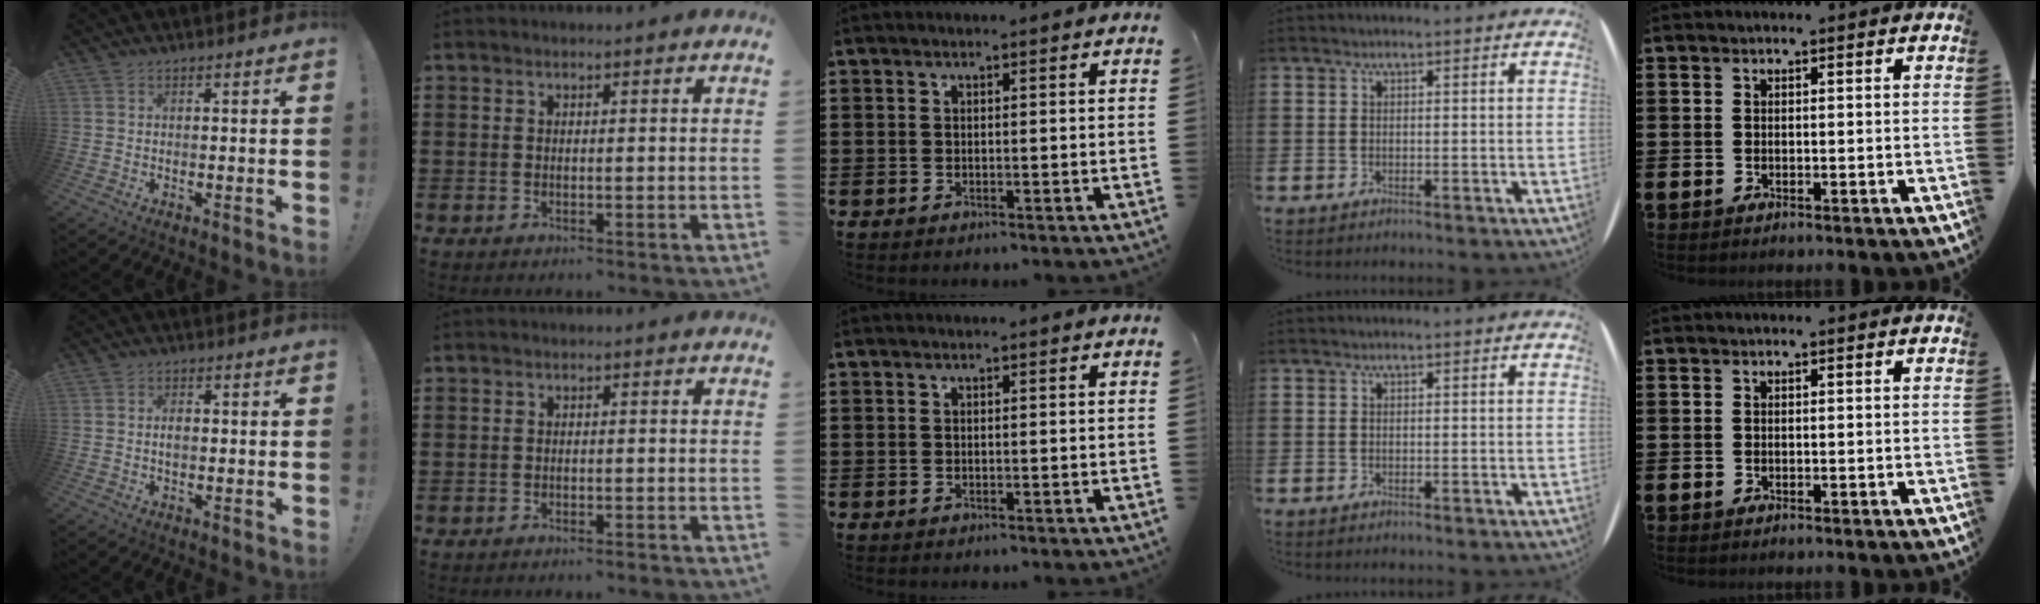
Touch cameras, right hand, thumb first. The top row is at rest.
{"thumb": {"total": 1.9, "force": [0.0, 1.2, 1.5], "torque": [-0.022, 0.004, -0.002]}, "index": {"total": 1.6, "force": [-1.5, 0.0, 0.3], "torque": [-0.007, 0.003, -0.032]}}